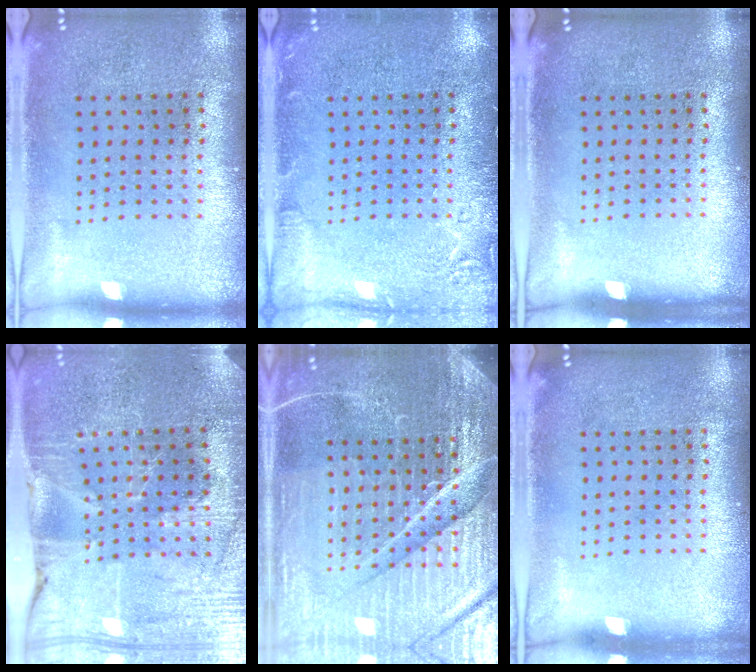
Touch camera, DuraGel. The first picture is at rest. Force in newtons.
{"total": 2.2, "press": 2.2, "slide": 0.4}
{"total": 0.0}
{"total": 3.2, "press": 3.2, "slide": 0.2}
{"total": 6.2, "press": 5.6, "slide": 2.8}
{"total": 0.0}